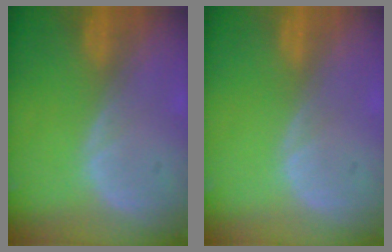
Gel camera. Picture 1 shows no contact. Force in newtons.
{"total": 0.0}